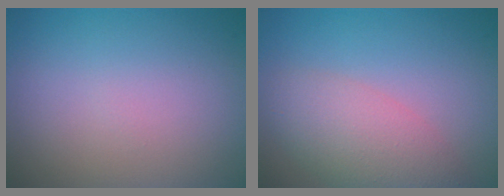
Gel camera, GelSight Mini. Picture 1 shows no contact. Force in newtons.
{"total": 4.8, "press": 4.8, "slide": 0.4}